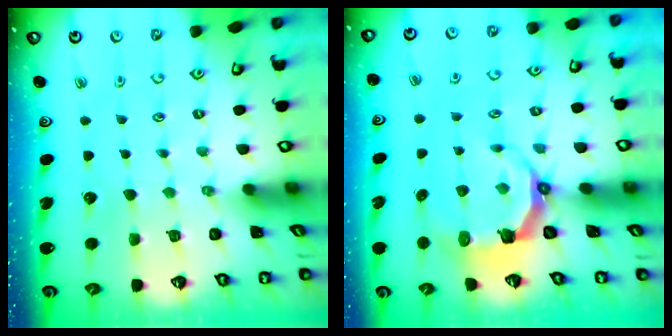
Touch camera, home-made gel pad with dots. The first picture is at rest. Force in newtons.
{"total": 5.3, "press": 3.5, "slide": 4.0}